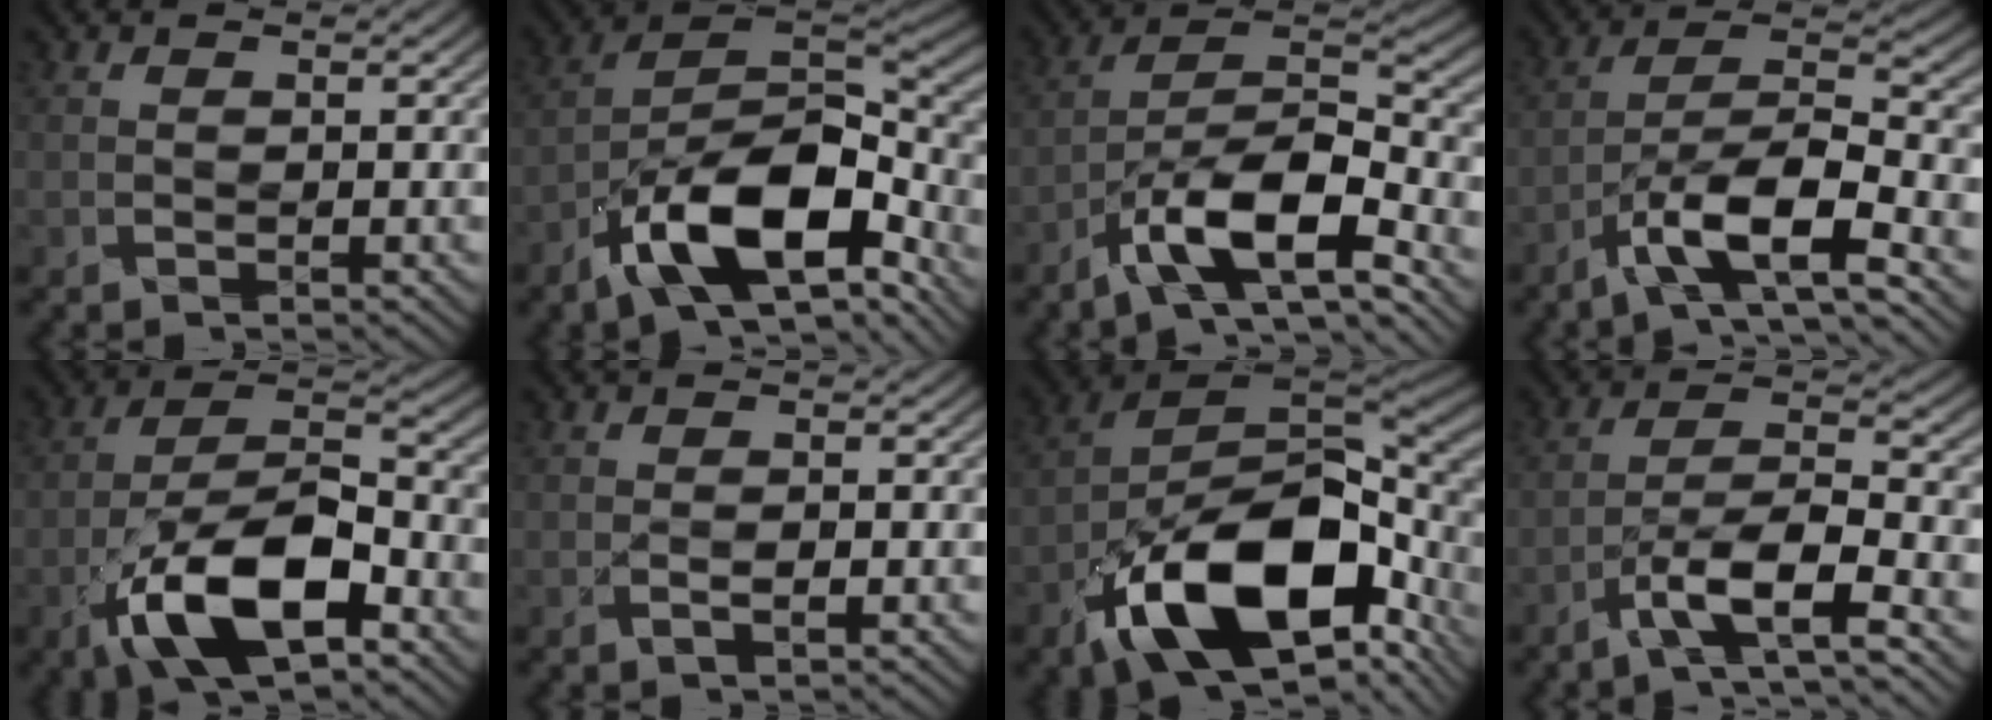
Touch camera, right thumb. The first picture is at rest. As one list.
[{"total": 15.2, "force": [-9.3, 6.2, 10.3], "torque": [-0.176, -0.015, -0.173]}, {"total": 12.2, "force": [-7.6, 4.0, 8.6], "torque": [-0.146, 0.002, -0.145]}, {"total": 10.0, "force": [-6.0, 2.8, 7.5], "torque": [-0.123, 0.006, -0.112]}, {"total": 12.9, "force": [-6.3, 5.7, 9.8], "torque": [-0.179, -0.003, -0.122]}, {"total": 0.8, "force": [-0.4, 0.1, 0.7], "torque": [-0.011, 0.001, -0.004]}, {"total": 17.7, "force": [-8.8, 8.6, 12.8], "torque": [-0.216, -0.038, -0.142]}, {"total": 7.6, "force": [-4.8, 1.7, 5.7], "torque": [-0.098, 0.006, -0.092]}]